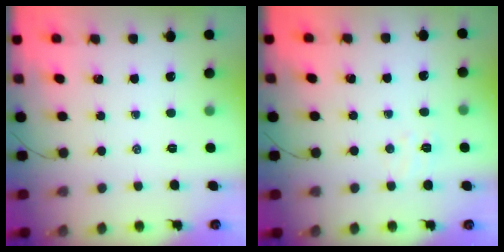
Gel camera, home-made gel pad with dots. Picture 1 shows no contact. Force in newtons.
{"total": 4.5, "press": 4.3, "slide": 1.2}